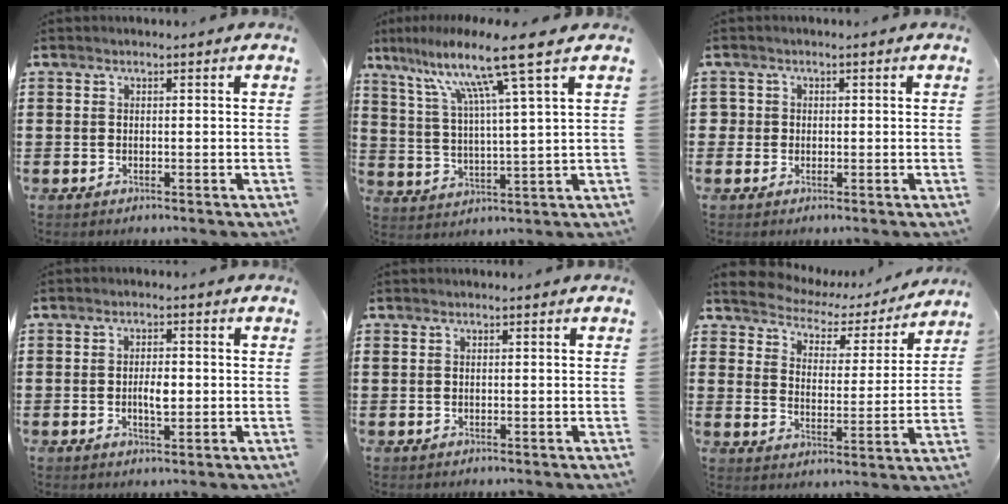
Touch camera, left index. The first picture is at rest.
{"total": 11.7, "force": [7.6, -0.3, 8.9], "torque": [-0.185, -0.030, 0.120]}
{"total": 1.4, "force": [0.0, 1.4, 0.1], "torque": [-0.009, 0.005, -0.002]}
{"total": 3.3, "force": [-0.2, 1.2, 3.0], "torque": [-0.050, 0.000, -0.007]}
{"total": 0.0}
{"total": 3.3, "force": [3.2, 0.9, -0.1], "torque": [-0.026, -0.028, 0.046]}